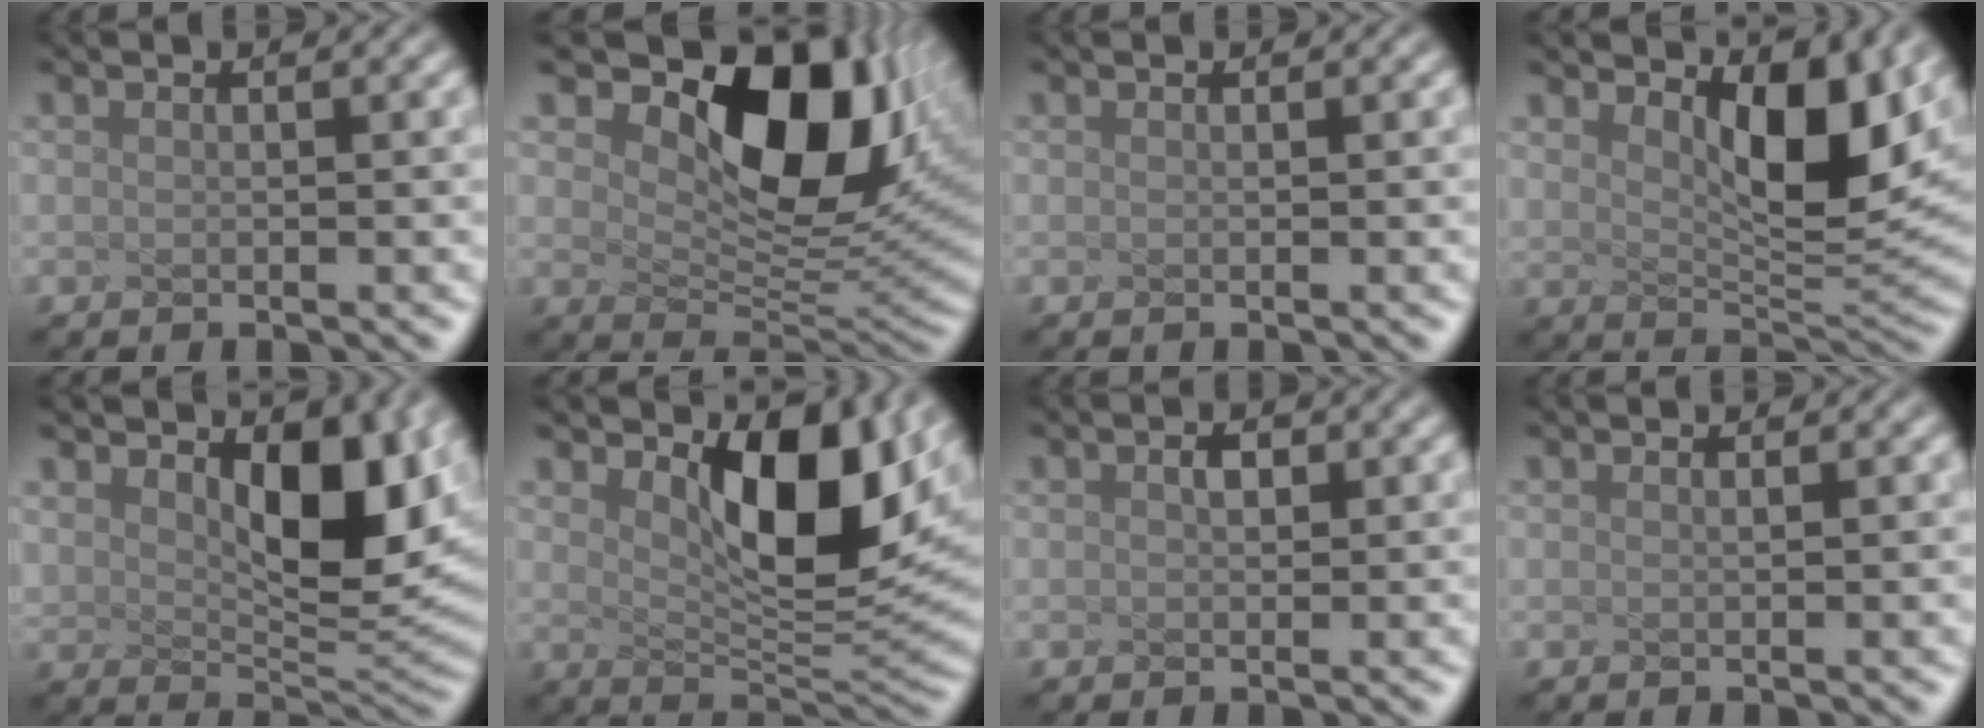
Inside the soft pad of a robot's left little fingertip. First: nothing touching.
{"total": 7.7, "force": [3.1, 4.3, 5.6], "torque": [-0.109, -0.017, 0.089]}
{"total": 0.0}
{"total": 5.9, "force": [2.7, 1.6, 5.0], "torque": [-0.108, -0.021, 0.084]}
{"total": 6.9, "force": [2.5, 3.0, 5.8], "torque": [-0.112, -0.019, 0.080]}
{"total": 6.8, "force": [2.0, 2.4, 6.0], "torque": [-0.123, -0.024, 0.071]}
{"total": 1.5, "force": [-0.9, -0.9, -0.7], "torque": [-0.021, -0.007, 0.025]}
{"total": 0.0}